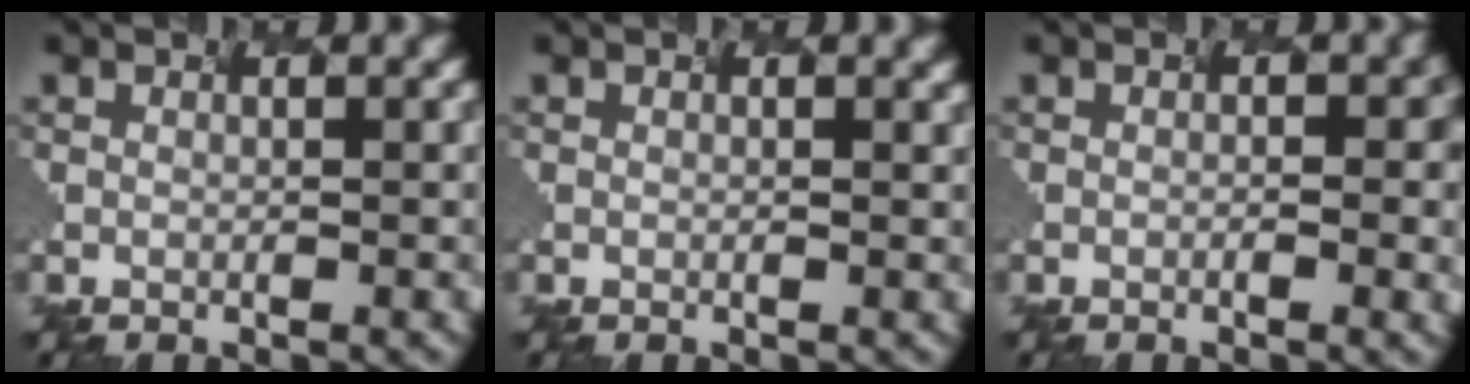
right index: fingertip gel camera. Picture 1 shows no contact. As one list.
[{"total": 0.6, "force": [0.4, 0.4, 0.3], "torque": [0.004, 0.004, -0.015]}, {"total": 1.4, "force": [-0.4, -0.1, 1.3], "torque": [-0.019, 0.004, 0.004]}]